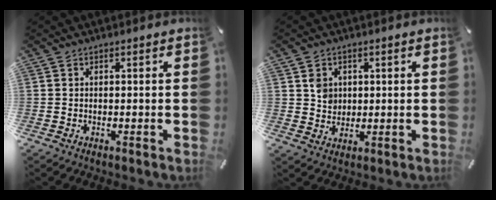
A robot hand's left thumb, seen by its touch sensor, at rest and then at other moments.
{"total": 4.7, "force": [1.2, 4.4, 1.0], "torque": [-0.007, -0.002, 0.020]}